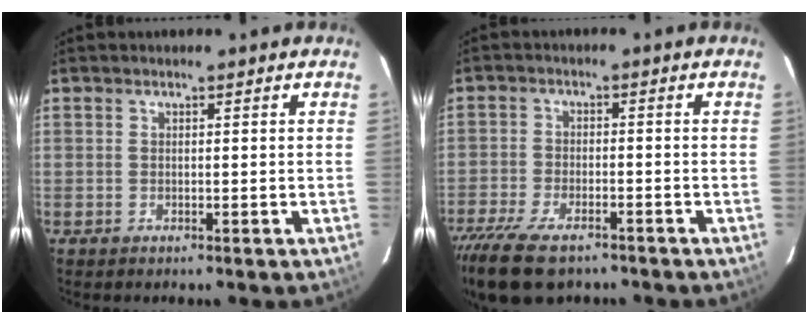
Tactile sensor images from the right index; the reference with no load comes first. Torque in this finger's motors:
{"motor_torque": [1.28, -0.86, 0.42, 0.08]}